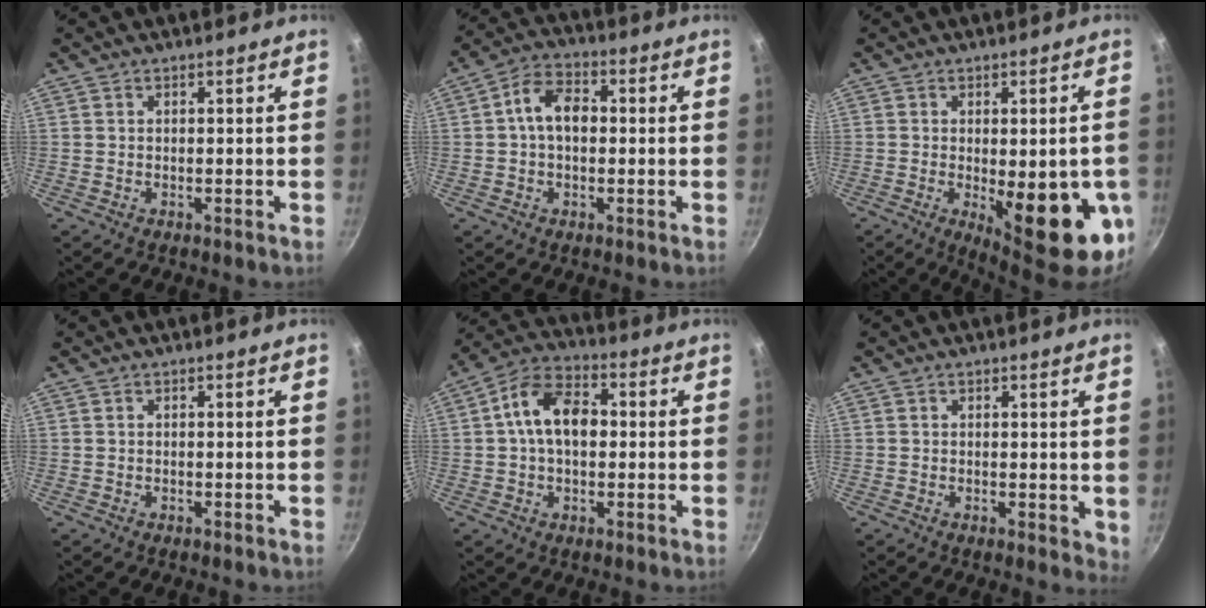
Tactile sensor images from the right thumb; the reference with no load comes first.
{"total": 8.0, "force": [0.5, 5.3, 6.0], "torque": [-0.087, 0.027, -0.005]}
{"total": 17.6, "force": [-4.4, 6.1, 15.9], "torque": [-0.178, -0.011, -0.042]}
{"total": 0.0}
{"total": 11.8, "force": [1.1, 7.6, 9.0], "torque": [-0.131, 0.031, 0.001]}
{"total": 2.8, "force": [0.6, 1.4, 2.4], "torque": [-0.026, -0.006, 0.007]}